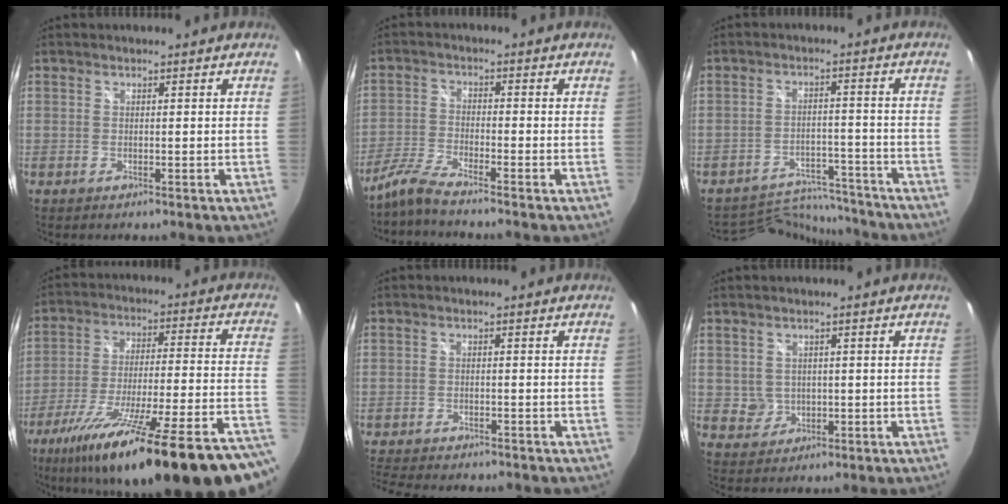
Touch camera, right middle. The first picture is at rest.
{"total": 4.3, "force": [-3.7, -0.6, 2.0], "torque": [-0.055, -0.004, -0.086]}
{"total": 12.0, "force": [-11.6, 2.6, 1.6], "torque": [-0.045, 0.019, -0.164]}
{"total": 34.4, "force": [-26.5, 2.8, 21.8], "torque": [-0.309, -0.097, -0.387]}
{"total": 8.1, "force": [-7.4, 1.2, 3.0], "torque": [-0.083, -0.019, -0.123]}
{"total": 3.0, "force": [0.1, 2.9, 0.6], "torque": [-0.011, 0.004, 0.007]}